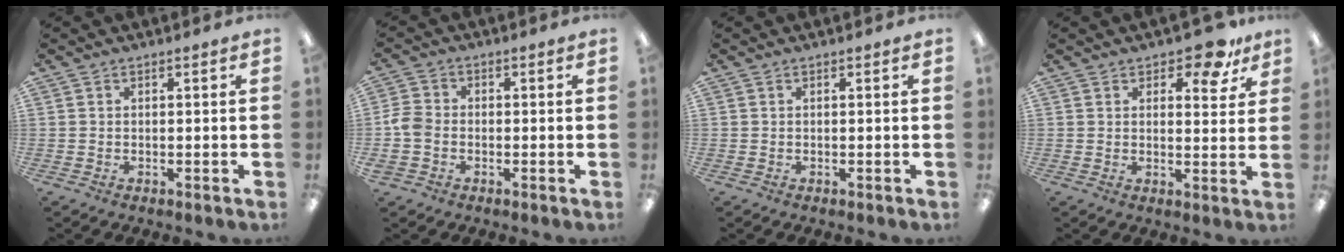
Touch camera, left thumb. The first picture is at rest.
{"total": 4.8, "force": [-1.3, 3.8, 2.6], "torque": [-0.050, 0.012, -0.022]}
{"total": 0.0}
{"total": 7.5, "force": [5.3, 3.3, 4.1], "torque": [-0.039, -0.032, 0.086]}